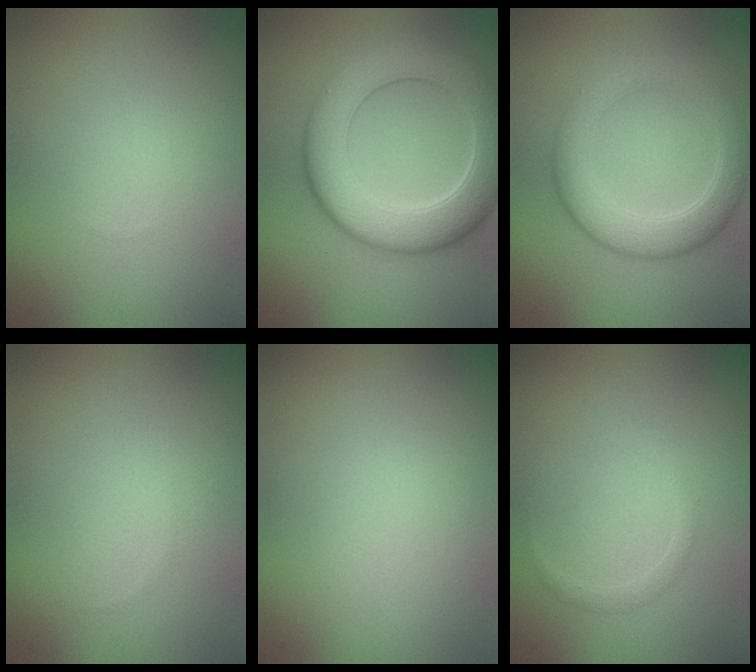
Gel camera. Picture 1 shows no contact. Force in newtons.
{"total": 8.3, "press": 8.3, "slide": 0.7}
{"total": 4.6, "press": 4.6, "slide": 0.1}
{"total": 0.0}
{"total": 0.0}
{"total": 0.8, "press": 0.8, "slide": 0.2}